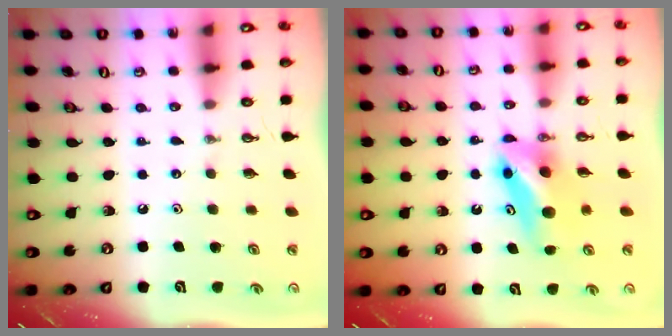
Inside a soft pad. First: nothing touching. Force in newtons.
{"total": 7.0, "press": 6.9, "slide": 1.6}